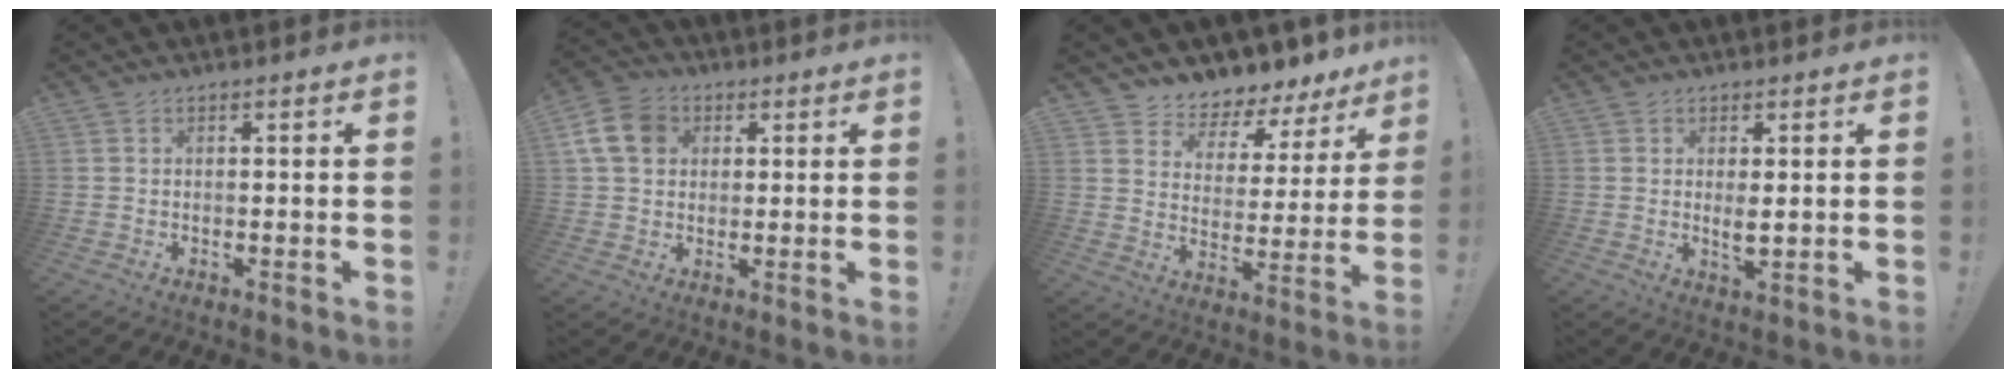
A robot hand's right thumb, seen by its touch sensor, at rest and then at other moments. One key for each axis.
{"total": 11.1, "fx": 3.3, "fy": 8.7, "fz": 6.0, "tx": -0.116, "ty": 0.001, "tz": 0.069}
{"total": 6.0, "fx": 5.1, "fy": 3.0, "fz": 0.9, "tx": -0.014, "ty": -0.062, "tz": 0.091}
{"total": 3.1, "fx": 0.7, "fy": 0.9, "fz": 2.9, "tx": -0.031, "ty": -0.013, "tz": 0.008}